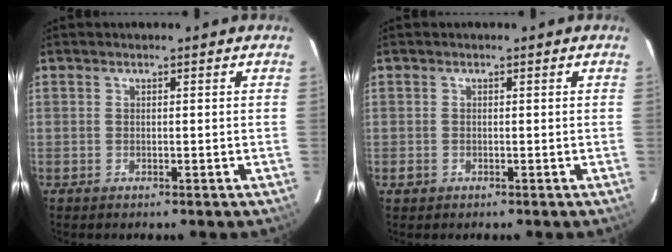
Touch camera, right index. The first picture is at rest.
{"total": 0.9, "force": [-0.3, 0.9, 0.1], "torque": [-0.002, 0.004, -0.004]}